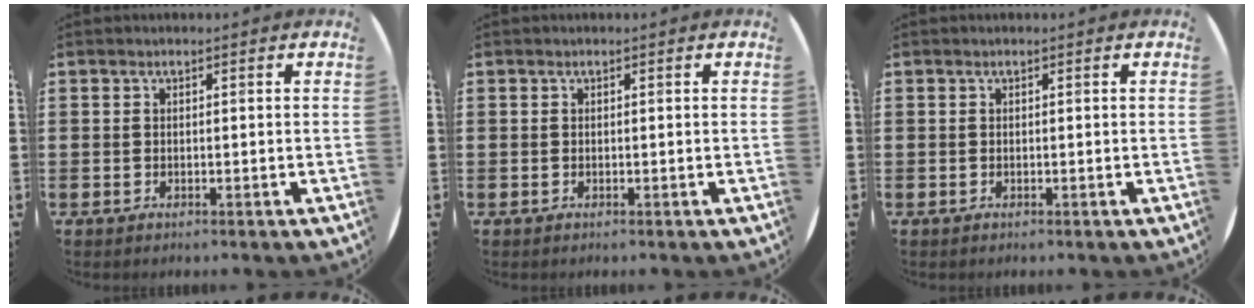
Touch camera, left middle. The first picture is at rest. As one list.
[{"total": 0.0}, {"total": 0.0}]